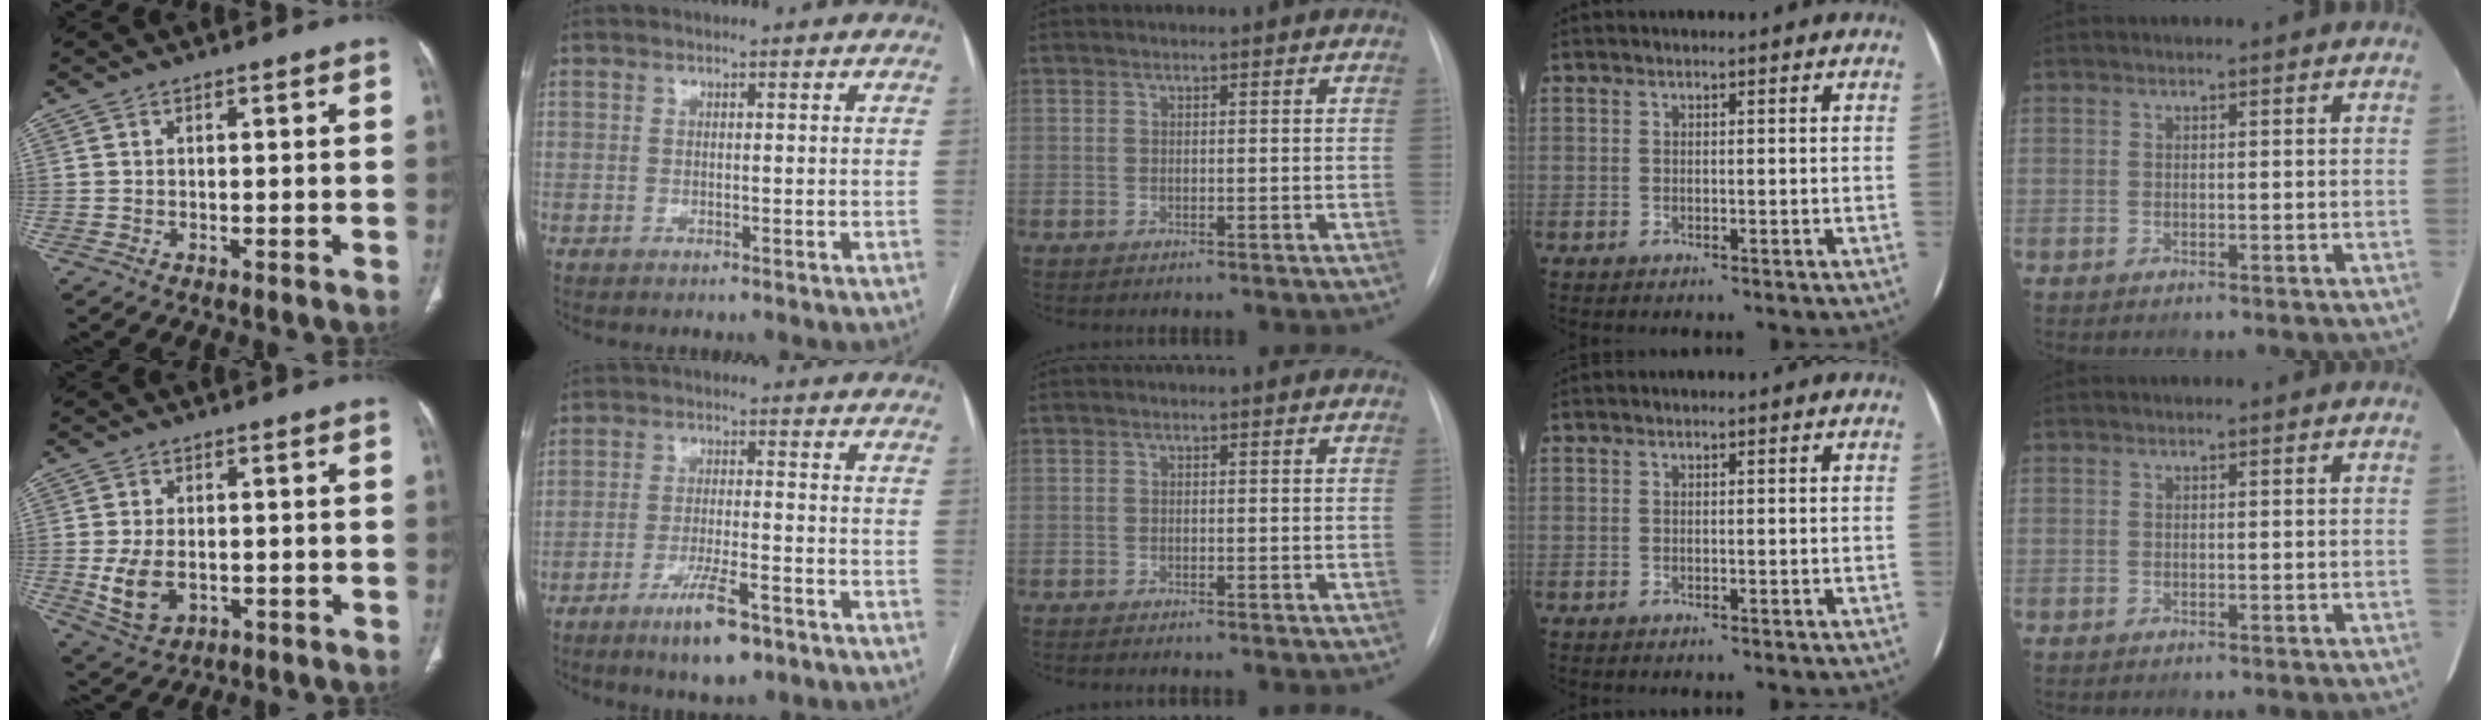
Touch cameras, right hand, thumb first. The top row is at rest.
{"thumb": {"total": 7.6, "force": [-1.2, 5.1, 5.6], "torque": [-0.106, -0.002, -0.009]}, "index": {"total": 7.7, "force": [-4.9, 1.3, 5.8], "torque": [-0.104, -0.010, -0.078]}, "middle": {"total": 1.6, "force": [-1.4, 0.0, 0.9], "torque": [-0.012, -0.002, -0.015]}}